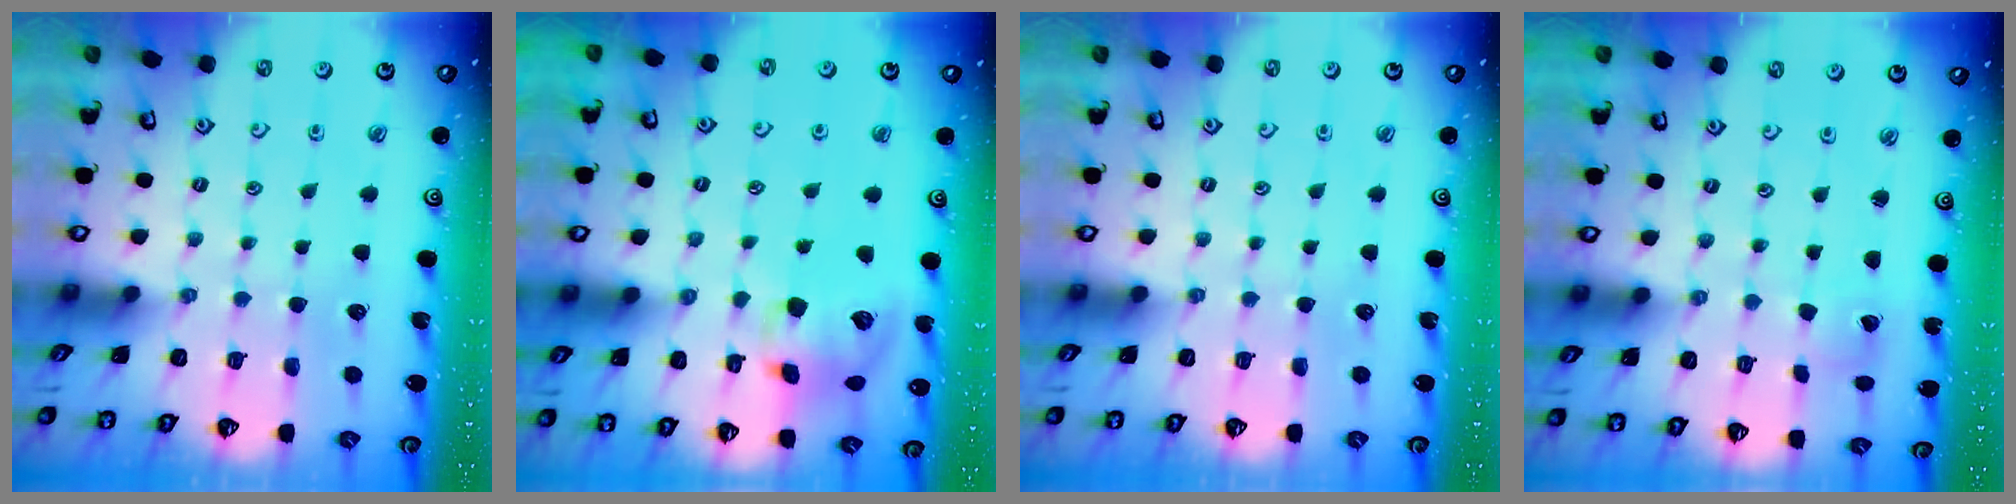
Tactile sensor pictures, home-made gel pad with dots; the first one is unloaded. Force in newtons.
{"total": 11.1, "press": 10.9, "slide": 1.9}
{"total": 0.0}
{"total": 0.8, "press": 0.8, "slide": 0.0}